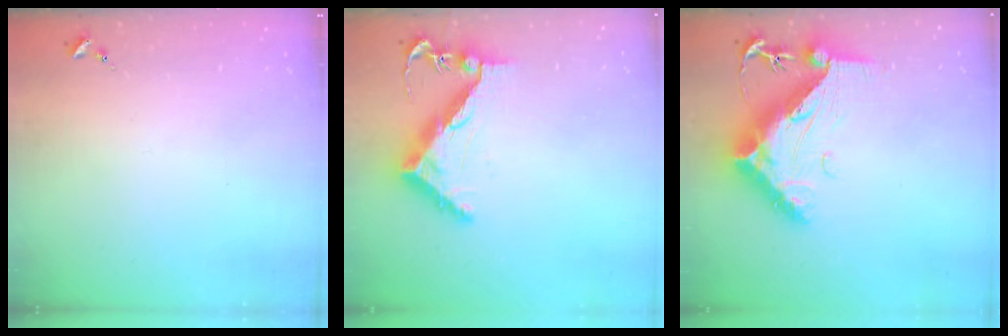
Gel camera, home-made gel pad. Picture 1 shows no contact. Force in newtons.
{"total": 9.7, "press": 9.6, "slide": 1.4}
{"total": 19.4, "press": 19.3, "slide": 1.7}